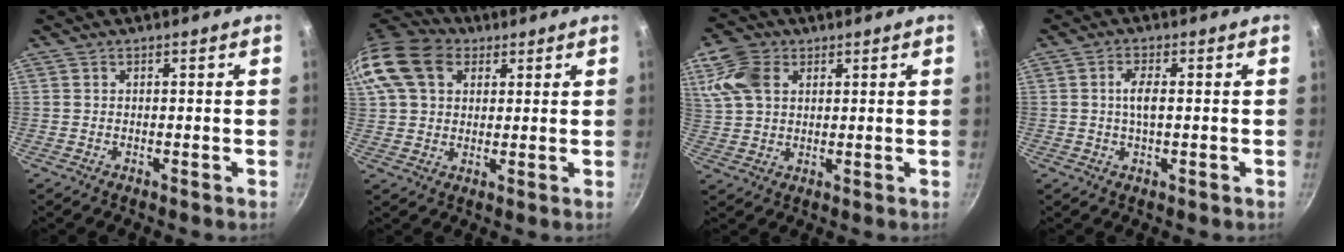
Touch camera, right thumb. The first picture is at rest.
{"total": 17.0, "force": [6.4, 12.5, 9.7], "torque": [-0.202, 0.025, 0.106]}
{"total": 9.4, "force": [3.7, 6.6, 5.6], "torque": [-0.106, -0.001, 0.069]}
{"total": 3.3, "force": [0.1, 1.1, 3.1], "torque": [-0.068, 0.003, -0.001]}